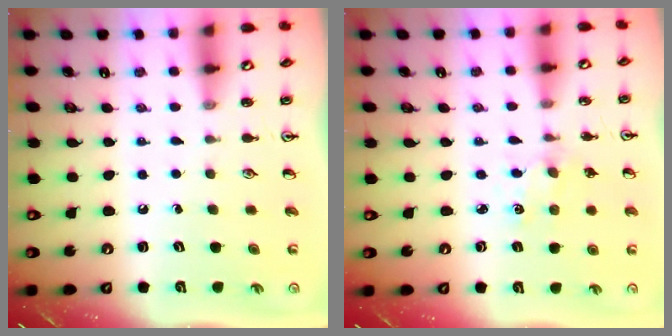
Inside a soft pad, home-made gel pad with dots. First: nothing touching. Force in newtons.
{"total": 2.1, "press": 2.1, "slide": 0.4}